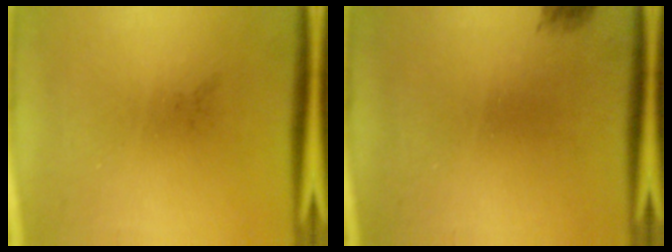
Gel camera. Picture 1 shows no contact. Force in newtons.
{"total": 1.1}